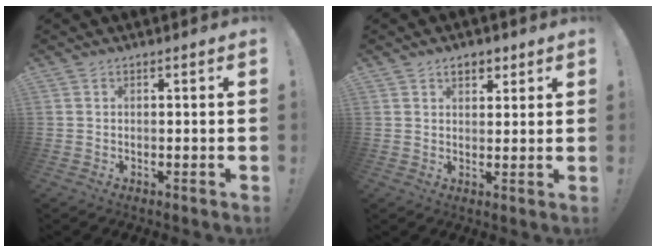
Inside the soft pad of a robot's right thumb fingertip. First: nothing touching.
{"total": 4.3, "force": [2.5, 2.8, 2.1], "torque": [-0.019, -0.006, 0.042]}